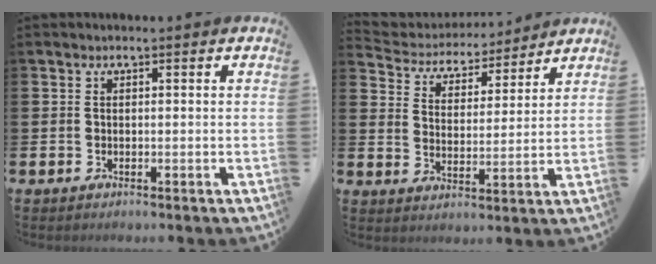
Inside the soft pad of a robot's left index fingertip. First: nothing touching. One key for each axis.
{"total": 4.9, "fx": 4.6, "fy": 1.5, "fz": 0.0, "tx": -0.031, "ty": -0.040, "tz": 0.076}